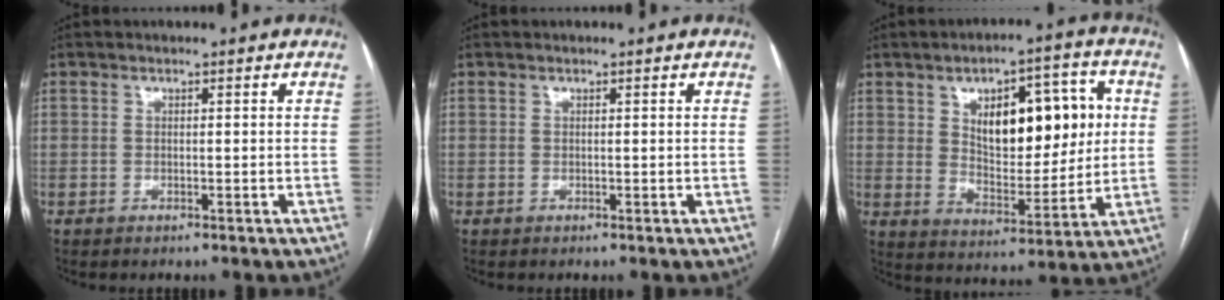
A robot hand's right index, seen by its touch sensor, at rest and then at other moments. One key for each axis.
{"total": 0.0}
{"total": 15.1, "fx": 3.7, "fy": 6.8, "fz": 13.0, "tx": -0.181, "ty": 0.023, "tz": 0.064}